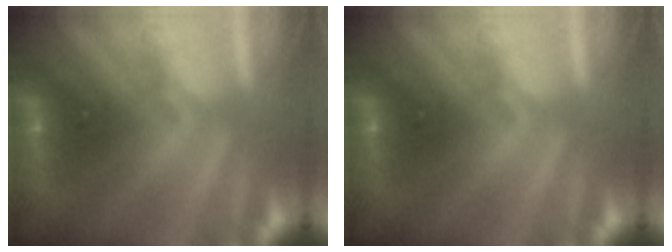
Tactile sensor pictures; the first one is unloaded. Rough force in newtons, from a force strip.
{"total": 0.0}